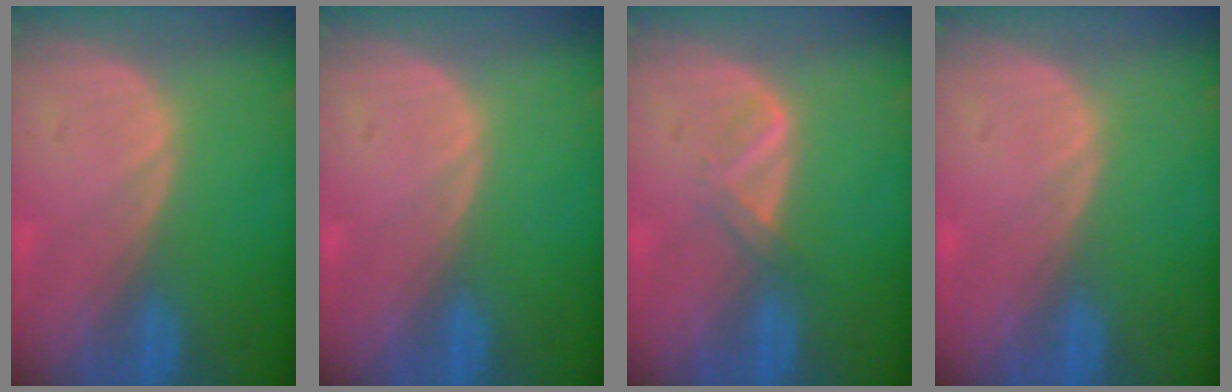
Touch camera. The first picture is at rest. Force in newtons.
{"total": 0.0}
{"total": 2.1, "press": 2.1, "slide": 0.2}
{"total": 0.0}